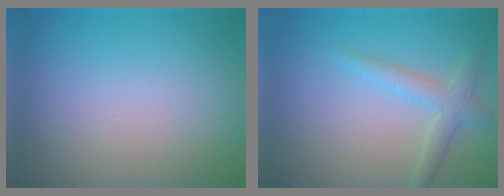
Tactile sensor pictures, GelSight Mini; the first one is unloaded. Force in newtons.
{"total": 2.4, "press": 2.4, "slide": 0.1}